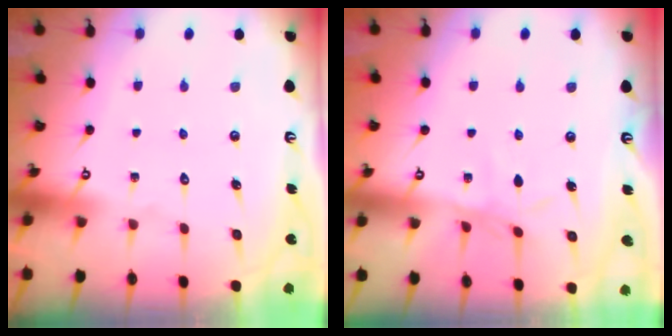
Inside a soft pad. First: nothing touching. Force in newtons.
{"total": 3.7, "press": 3.6, "slide": 0.4}